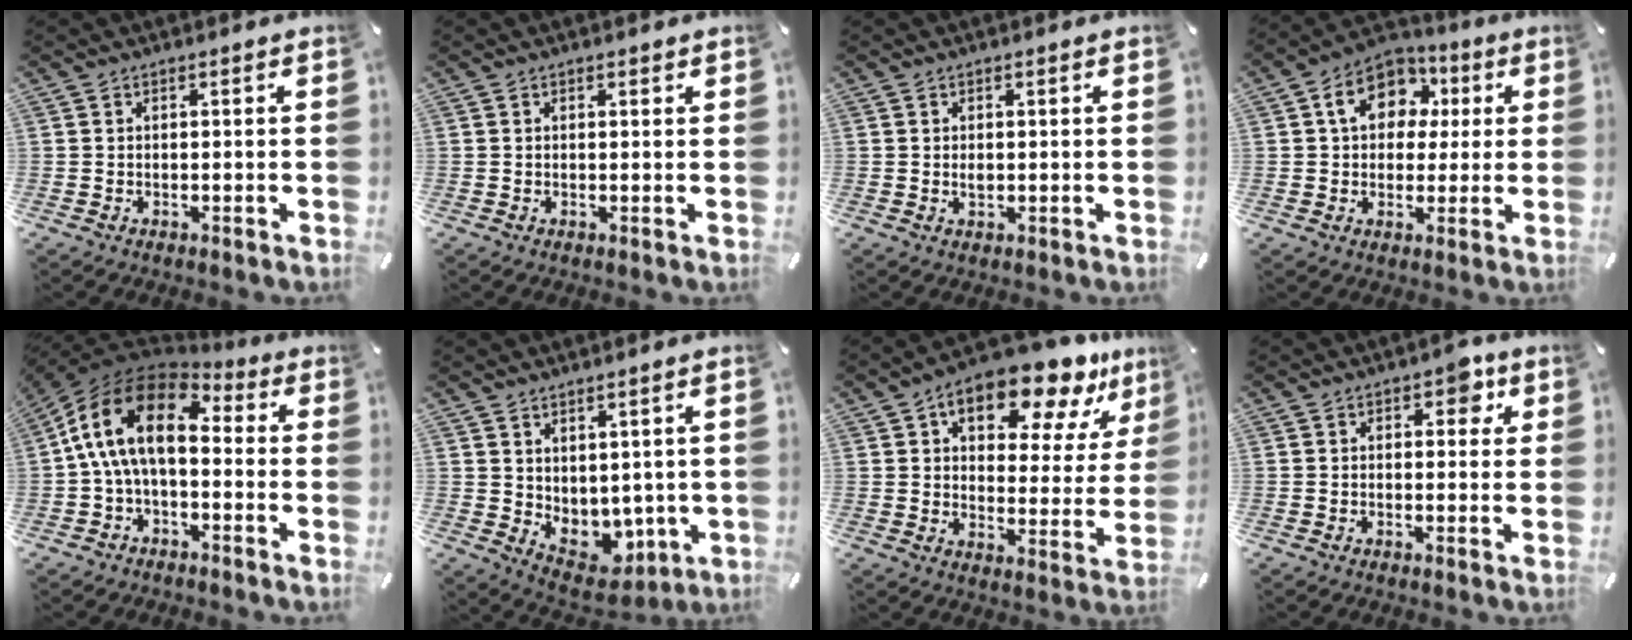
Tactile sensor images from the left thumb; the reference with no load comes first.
{"total": 0.6, "force": [0.3, 0.4, 0.3], "torque": [0.003, -0.001, 0.003]}
{"total": 1.3, "force": [0.1, 0.9, 1.0], "torque": [-0.021, 0.004, 0.001]}
{"total": 11.1, "force": [2.5, 9.1, 5.9], "torque": [-0.097, 0.010, 0.047]}
{"total": 16.0, "force": [1.3, 9.5, 12.8], "torque": [-0.269, 0.014, 0.017]}
{"total": 5.7, "force": [1.5, 5.3, 1.5], "torque": [-0.011, -0.032, 0.038]}
{"total": 17.2, "force": [11.4, 8.0, 10.1], "torque": [-0.137, -0.072, 0.185]}
{"total": 4.6, "force": [1.8, 2.9, 3.1], "torque": [-0.021, -0.005, 0.019]}